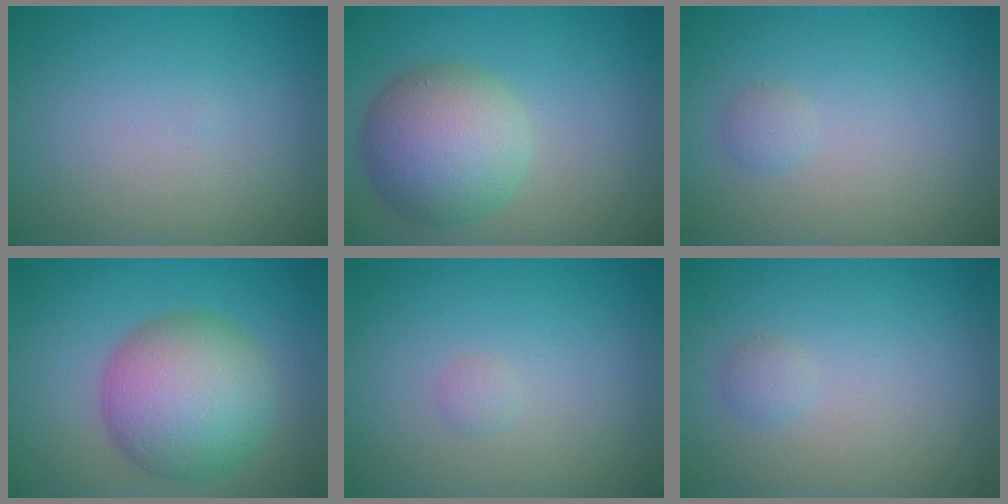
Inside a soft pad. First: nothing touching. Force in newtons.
{"total": 7.3, "press": 7.3, "slide": 0.3}
{"total": 0.8, "press": 0.8, "slide": 0.1}
{"total": 8.7, "press": 8.7, "slide": 0.2}
{"total": 0.6, "press": 0.6, "slide": 0.0}
{"total": 0.8, "press": 0.8, "slide": 0.1}